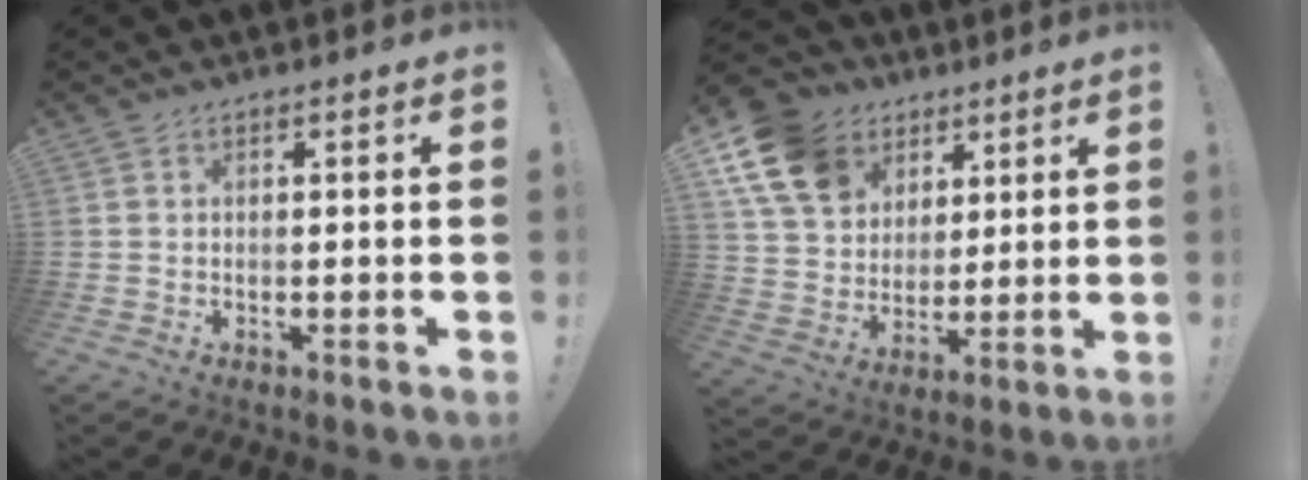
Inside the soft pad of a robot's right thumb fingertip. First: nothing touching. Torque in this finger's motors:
{"motor_torque": [0.10, 0.46, 0.77, 0.39, 0.23]}